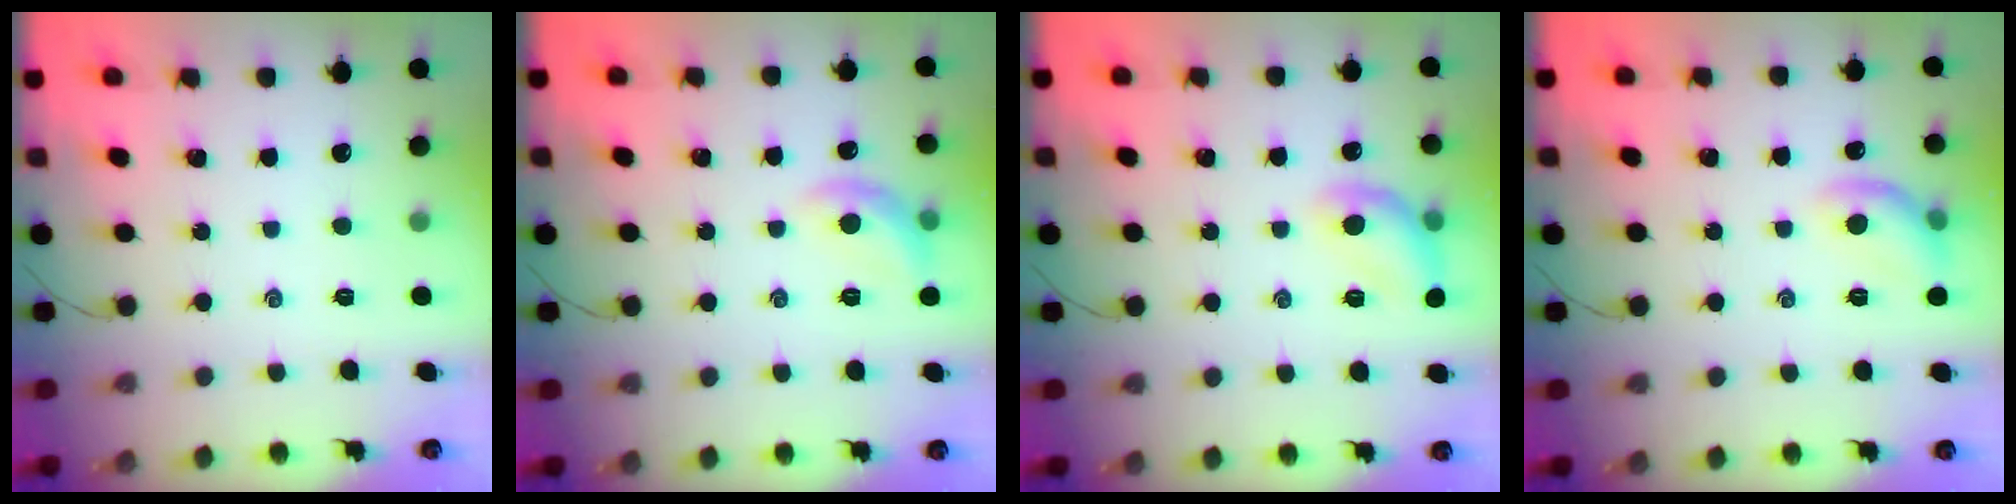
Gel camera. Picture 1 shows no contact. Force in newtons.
{"total": 8.4, "press": 8.4, "slide": 0.3}
{"total": 10.7, "press": 10.7, "slide": 0.5}
{"total": 9.8, "press": 9.8, "slide": 0.2}